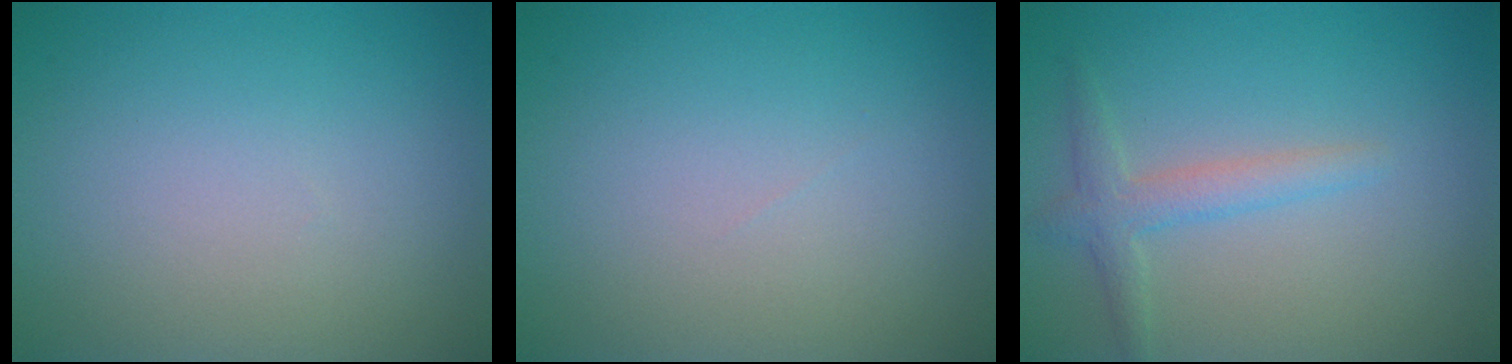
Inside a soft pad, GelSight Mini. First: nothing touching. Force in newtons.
{"total": 0.0}
{"total": 2.3, "press": 2.3, "slide": 0.1}